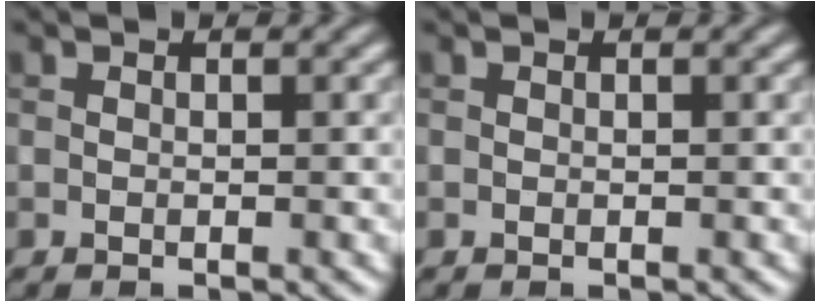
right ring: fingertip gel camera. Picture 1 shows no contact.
{"total": 0.0}